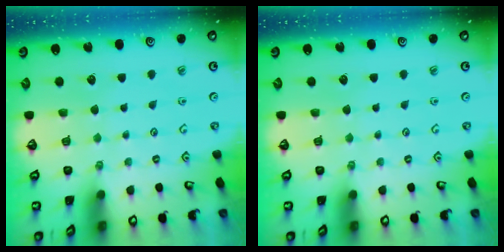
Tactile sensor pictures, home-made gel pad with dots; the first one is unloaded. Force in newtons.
{"total": 0.0}